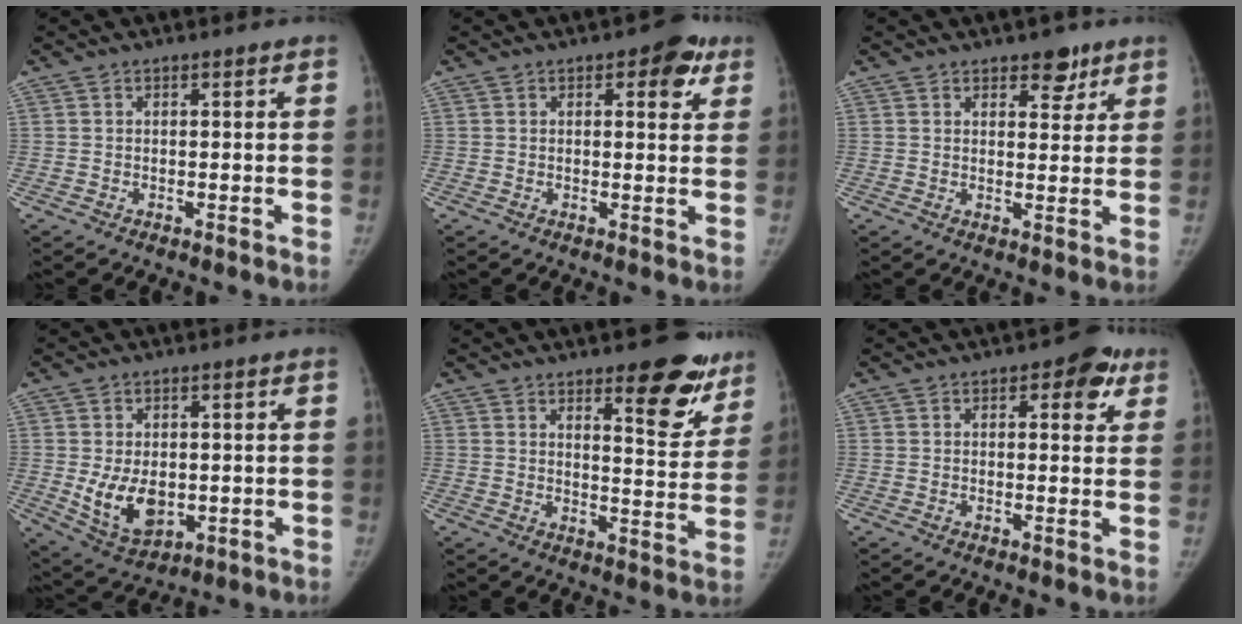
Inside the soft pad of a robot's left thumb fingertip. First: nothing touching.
{"total": 5.5, "force": [2.6, 2.8, 4.0], "torque": [-0.023, -0.007, 0.024]}
{"total": 4.6, "force": [3.1, 2.5, 2.3], "torque": [-0.003, -0.018, 0.042]}
{"total": 9.2, "force": [-0.8, 6.1, 6.9], "torque": [-0.100, -0.013, 0.005]}
{"total": 12.7, "force": [8.3, 4.4, 8.5], "torque": [-0.060, -0.056, 0.113]}
{"total": 5.4, "force": [2.5, 3.0, 3.8], "torque": [-0.016, -0.006, 0.022]}